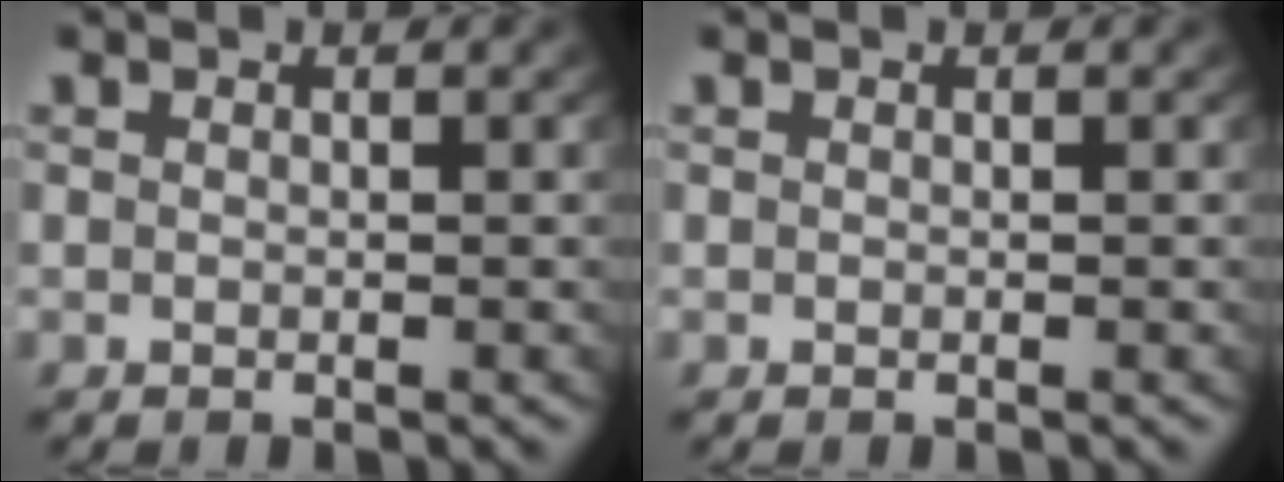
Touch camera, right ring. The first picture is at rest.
{"total": 0.0}